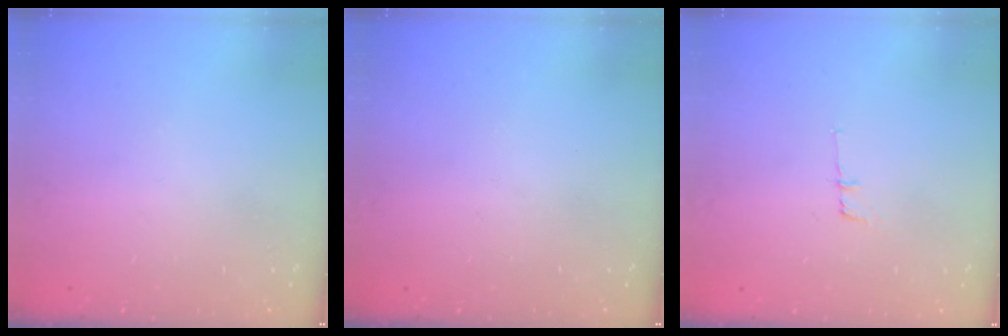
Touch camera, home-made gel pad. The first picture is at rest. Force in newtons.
{"total": 0.0}
{"total": 6.6, "press": 6.2, "slide": 2.3}